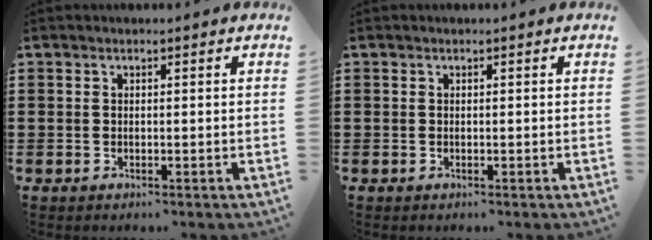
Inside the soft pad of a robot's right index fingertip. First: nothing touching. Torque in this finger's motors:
{"motor_torque": [1.02, 1.12, 0.01, 0.00]}